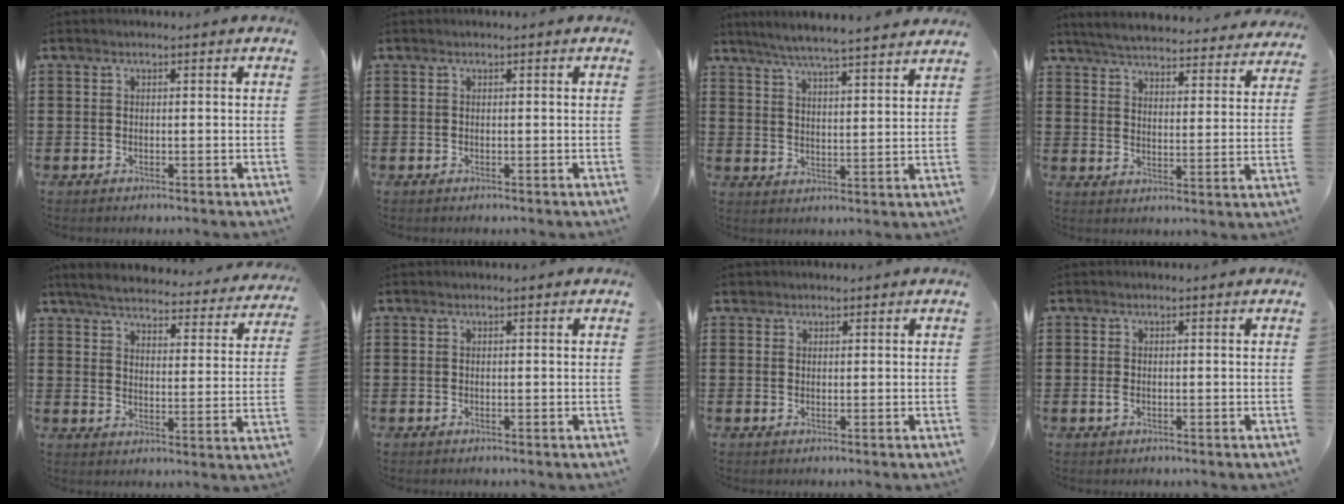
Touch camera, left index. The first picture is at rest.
{"total": 0.0}
{"total": 5.5, "force": [5.1, -0.6, 2.0], "torque": [-0.056, -0.029, 0.087]}
{"total": 5.4, "force": [5.3, -0.1, 1.0], "torque": [-0.046, -0.036, 0.089]}
{"total": 5.1, "force": [4.9, 0.2, 1.4], "torque": [-0.052, -0.035, 0.080]}
{"total": 0.0}
{"total": 1.0, "force": [0.8, 0.5, 0.1], "torque": [-0.005, 0.003, 0.017]}
{"total": 1.0, "force": [-0.3, 0.5, 0.9], "torque": [-0.025, -0.003, -0.008]}